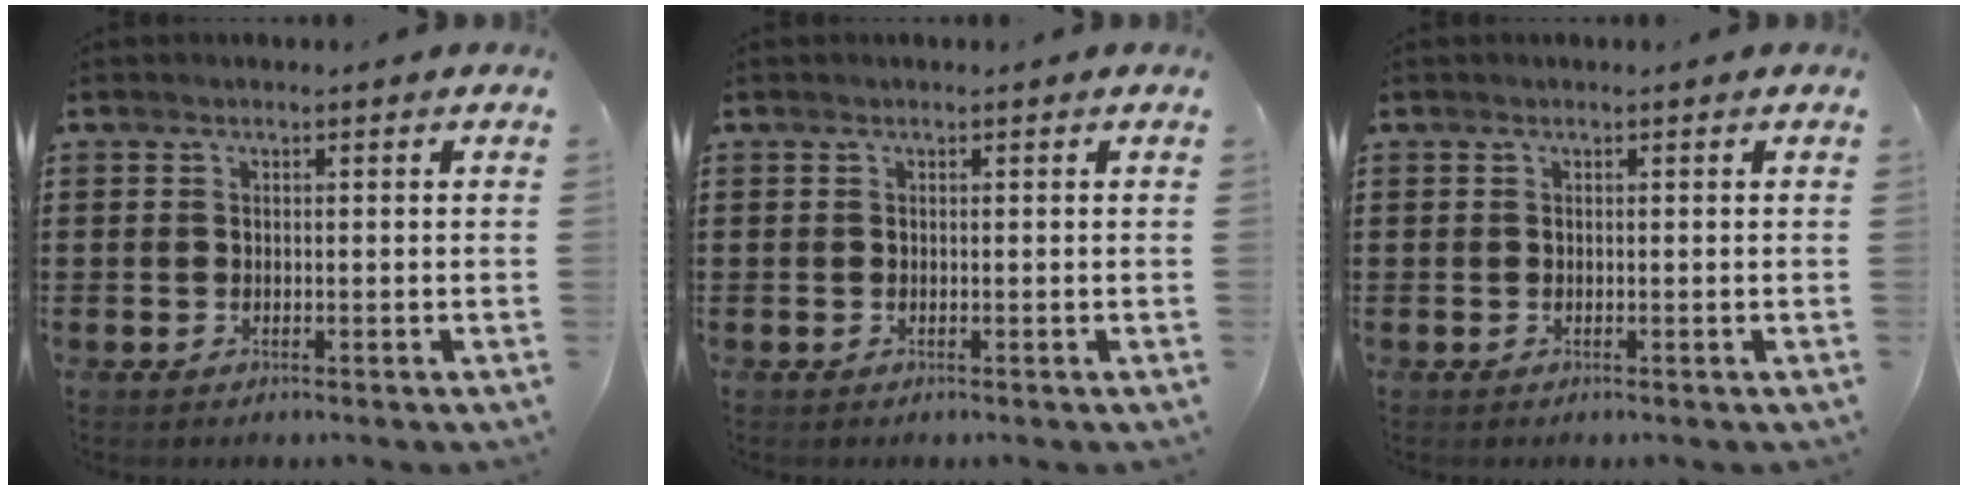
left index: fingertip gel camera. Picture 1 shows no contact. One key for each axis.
{"total": 0.0}
{"total": 0.0}